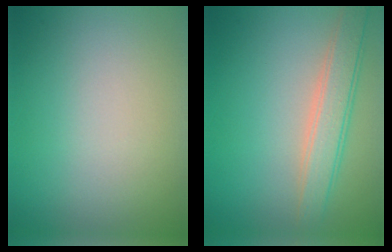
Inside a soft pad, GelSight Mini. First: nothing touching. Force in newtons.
{"total": 3.6, "press": 3.6, "slide": 0.1}